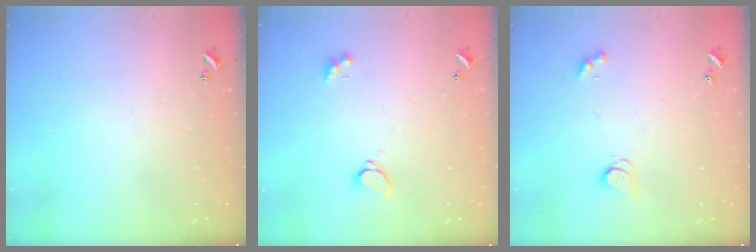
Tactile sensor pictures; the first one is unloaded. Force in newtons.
{"total": 1.7, "press": 1.6, "slide": 0.3}
{"total": 2.5, "press": 2.5, "slide": 0.4}